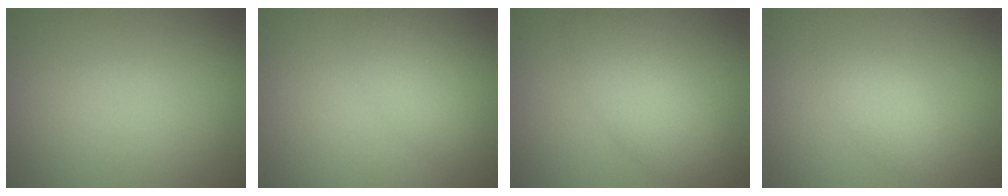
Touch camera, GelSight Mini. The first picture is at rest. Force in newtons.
{"total": 2.7, "press": 2.7, "slide": 0.1}
{"total": 4.5, "press": 4.5, "slide": 0.2}
{"total": 1.8, "press": 1.8, "slide": 0.0}